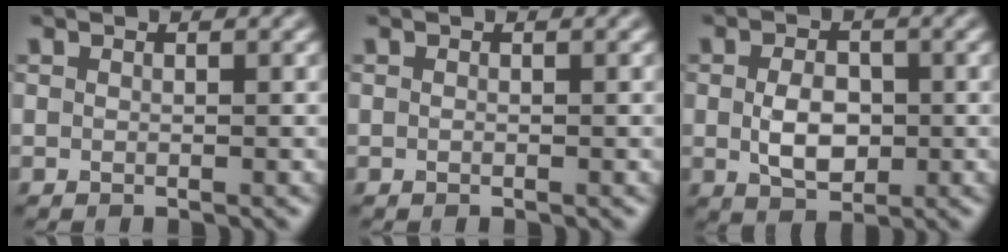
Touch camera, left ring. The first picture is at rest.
{"total": 0.0}
{"total": 3.9, "force": [-0.2, 2.6, 2.9], "torque": [-0.058, -0.003, -0.002]}